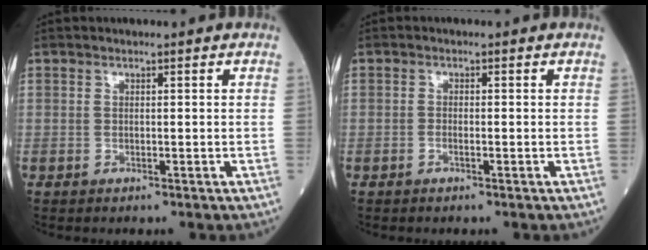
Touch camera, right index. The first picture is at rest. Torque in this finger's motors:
{"motor_torque": [0.04, 0.08, -0.04, 0.01]}